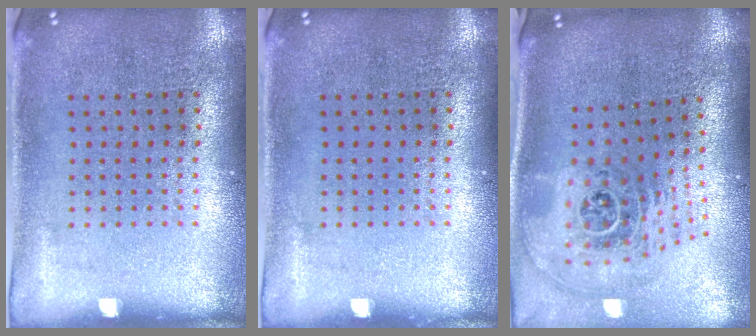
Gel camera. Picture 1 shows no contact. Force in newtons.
{"total": 0.0}
{"total": 2.7, "press": 1.8, "slide": 2.0}